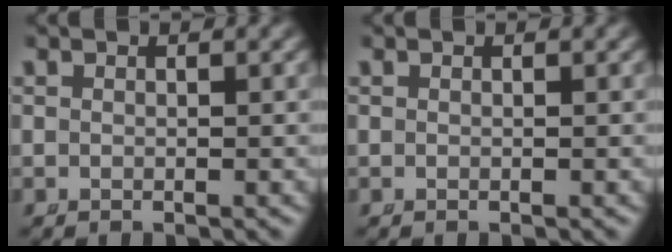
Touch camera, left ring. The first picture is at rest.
{"total": 0.0}